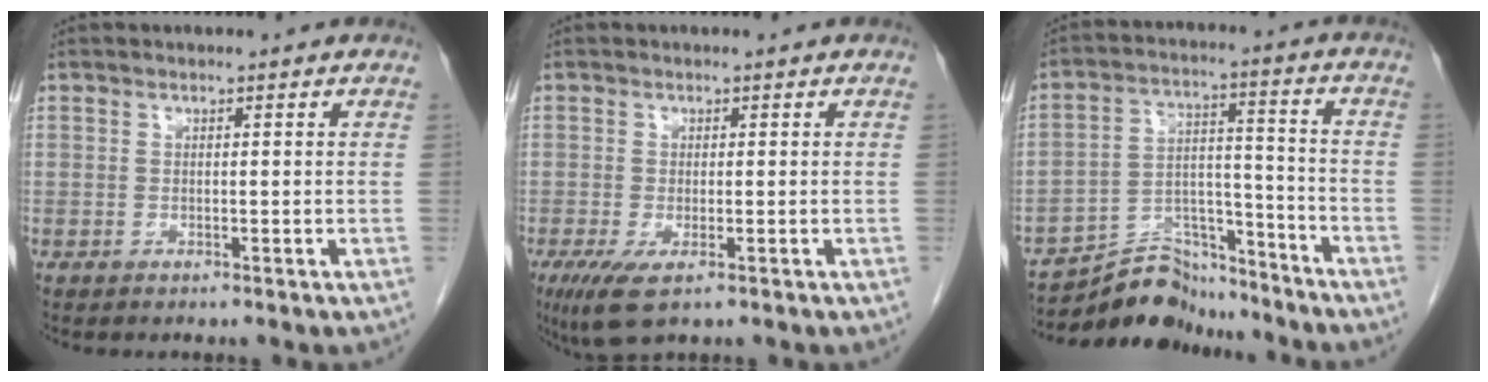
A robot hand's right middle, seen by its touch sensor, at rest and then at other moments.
{"total": 4.8, "force": [-2.5, 1.4, 3.8], "torque": [-0.072, -0.015, -0.037]}
{"total": 10.7, "force": [-10.4, 2.5, 0.2], "torque": [0.002, 0.035, -0.182]}